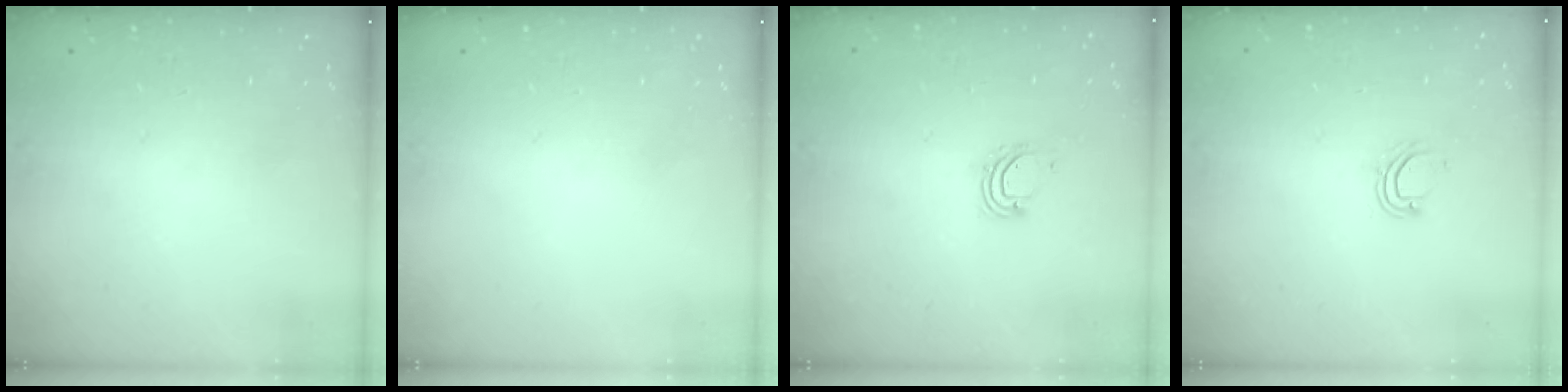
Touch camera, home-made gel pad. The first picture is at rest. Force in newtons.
{"total": 0.0}
{"total": 4.9, "press": 4.9, "slide": 0.4}
{"total": 4.8, "press": 4.8, "slide": 0.4}